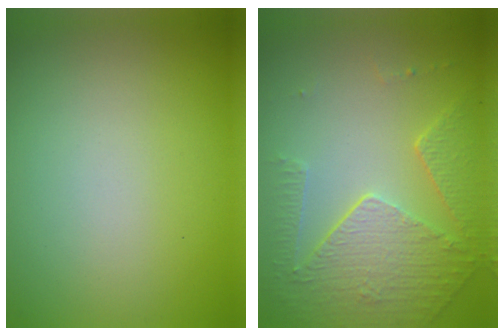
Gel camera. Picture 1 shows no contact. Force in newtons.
{"total": 5.1, "press": 3.7, "slide": 3.6}